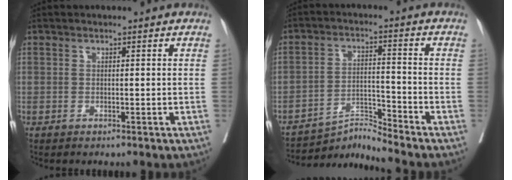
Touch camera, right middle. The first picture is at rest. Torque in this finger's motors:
{"motor_torque": [-0.70, -0.01, 0.01, 0.00]}